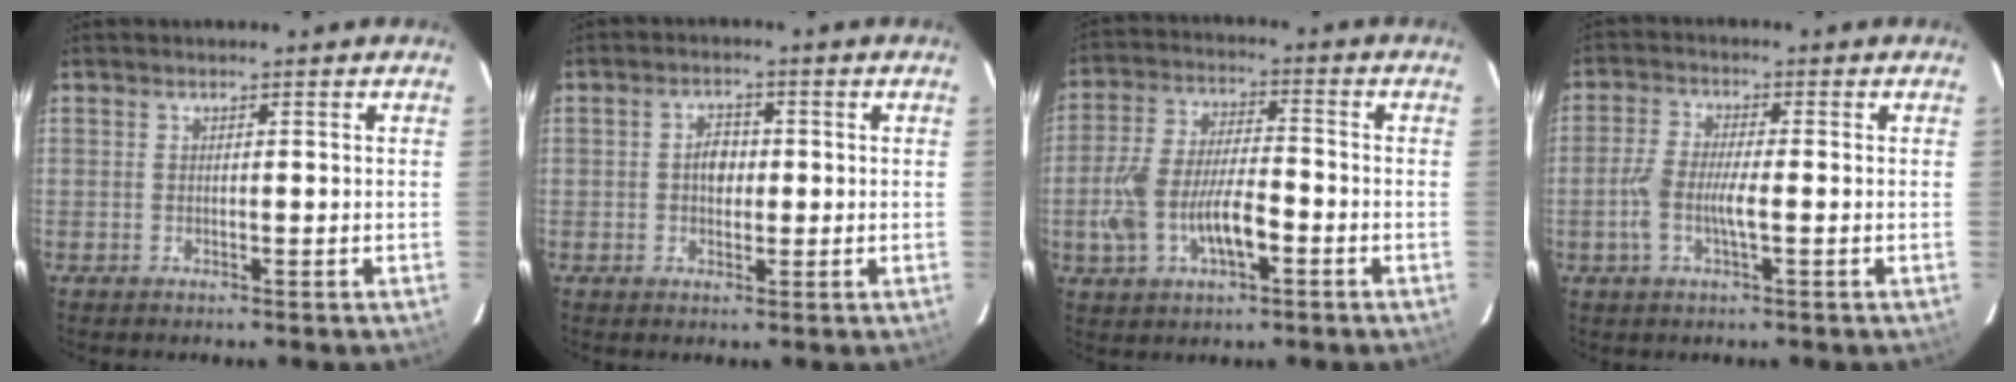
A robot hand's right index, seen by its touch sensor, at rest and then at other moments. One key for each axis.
{"total": 3.5, "fx": 0.0, "fy": 2.7, "fz": 2.2, "tx": -0.037, "ty": 0.010, "tz": 0.001}
{"total": 11.7, "fx": -4.0, "fy": 5.3, "fz": 9.6, "tx": -0.208, "ty": 0.003, "tz": -0.067}
{"total": 5.6, "fx": -1.5, "fy": 1.7, "fz": 5.2, "tx": -0.115, "ty": 0.003, "tz": -0.030}